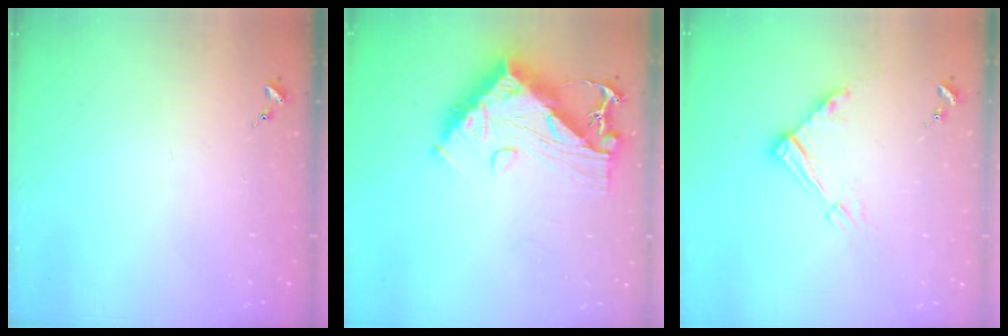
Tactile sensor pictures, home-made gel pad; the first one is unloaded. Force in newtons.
{"total": 14.5, "press": 14.4, "slide": 1.6}
{"total": 9.8, "press": 9.8, "slide": 1.0}